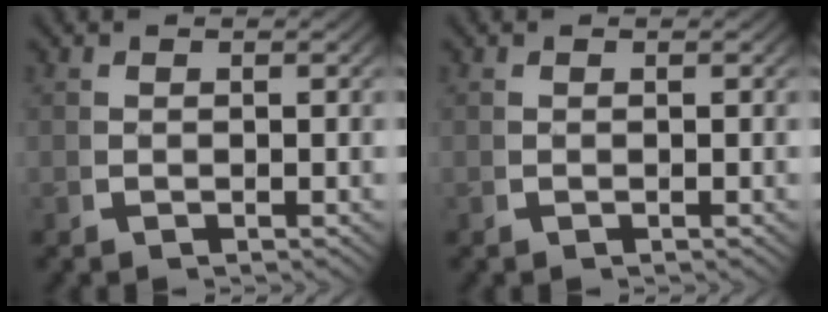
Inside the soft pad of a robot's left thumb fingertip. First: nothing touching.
{"total": 0.0}